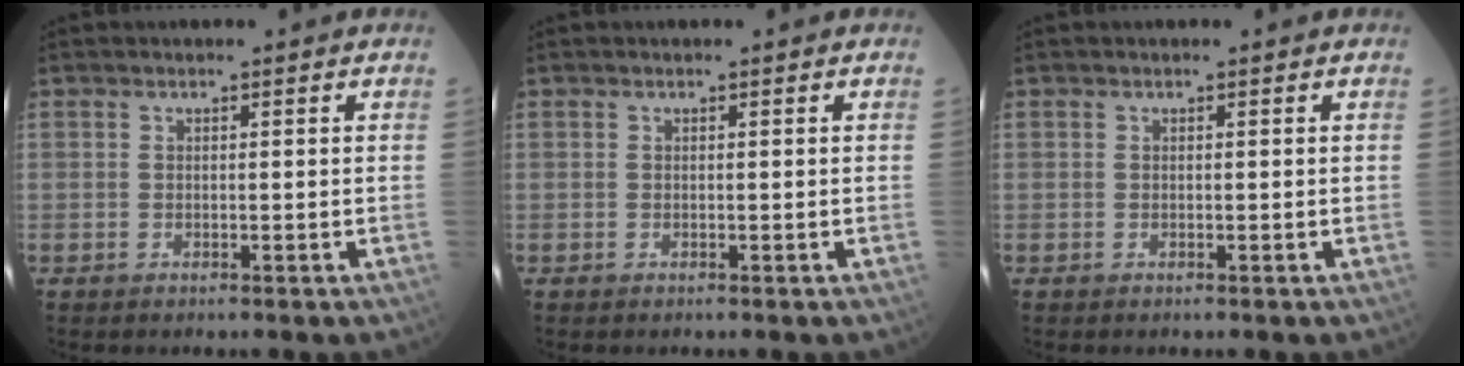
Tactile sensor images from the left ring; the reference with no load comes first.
{"total": 0.0}
{"total": 0.0}